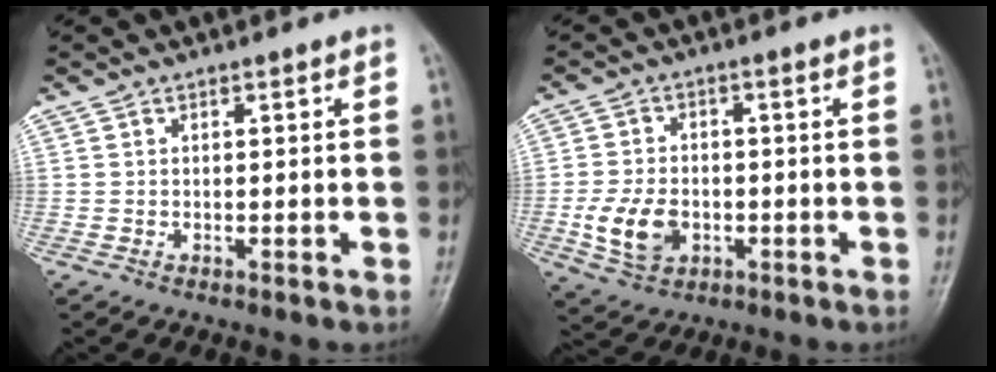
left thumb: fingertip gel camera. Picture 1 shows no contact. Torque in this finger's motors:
{"motor_torque": [-0.59, 0.54, 0.27, -0.21, 0.30]}